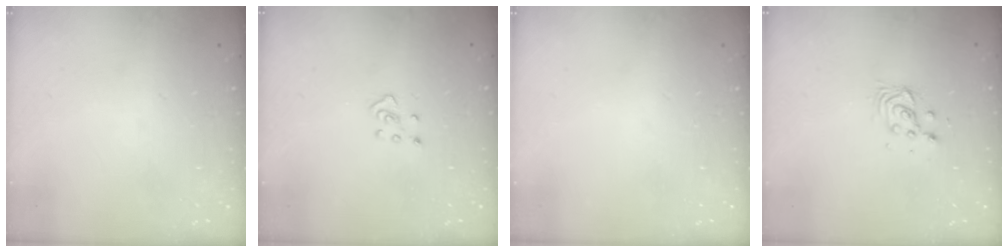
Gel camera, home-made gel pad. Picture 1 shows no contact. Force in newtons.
{"total": 3.4, "press": 3.3, "slide": 0.6}
{"total": 0.0}
{"total": 3.4, "press": 3.4, "slide": 0.4}